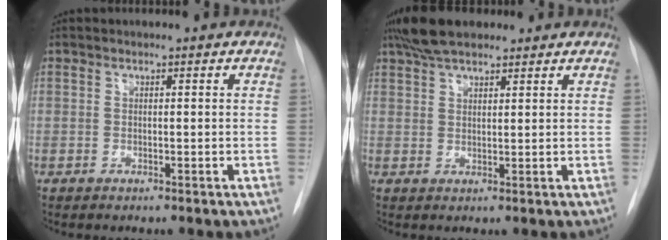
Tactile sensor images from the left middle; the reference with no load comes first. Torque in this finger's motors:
{"motor_torque": [0.73, -0.69, 0.12, 0.04]}